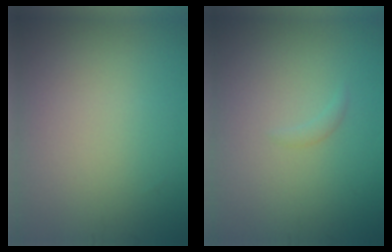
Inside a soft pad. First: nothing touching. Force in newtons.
{"total": 0.7, "press": 0.7, "slide": 0.1}